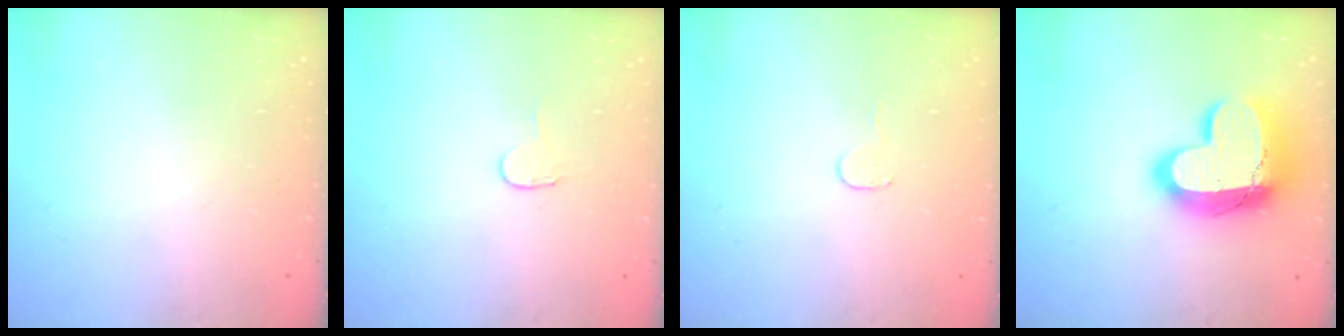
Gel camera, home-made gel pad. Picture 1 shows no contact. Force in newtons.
{"total": 2.3, "press": 2.3, "slide": 0.2}
{"total": 2.7, "press": 2.7, "slide": 0.2}
{"total": 24.2, "press": 24.2, "slide": 1.6}